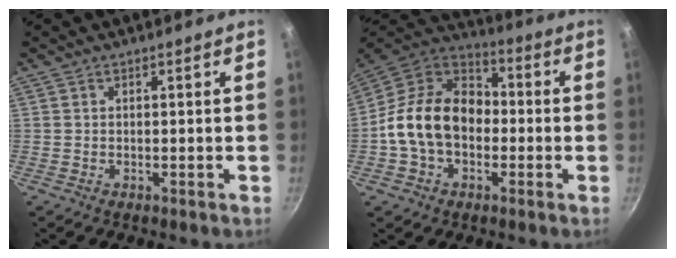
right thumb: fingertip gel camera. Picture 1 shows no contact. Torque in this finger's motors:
{"motor_torque": [1.34, 2.08, 0.60, -0.60, 0.22]}